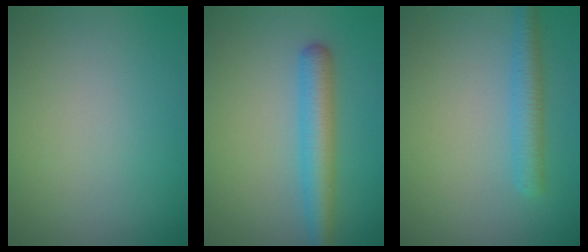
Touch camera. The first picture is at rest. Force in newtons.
{"total": 4.1, "press": 4.1, "slide": 0.1}
{"total": 2.9, "press": 2.9, "slide": 0.2}